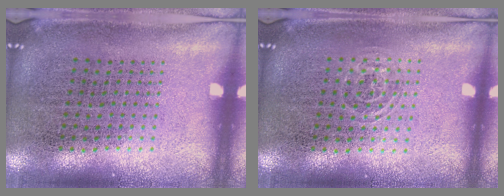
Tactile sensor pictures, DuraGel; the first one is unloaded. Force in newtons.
{"total": 0.8, "press": 0.6, "slide": 0.6}